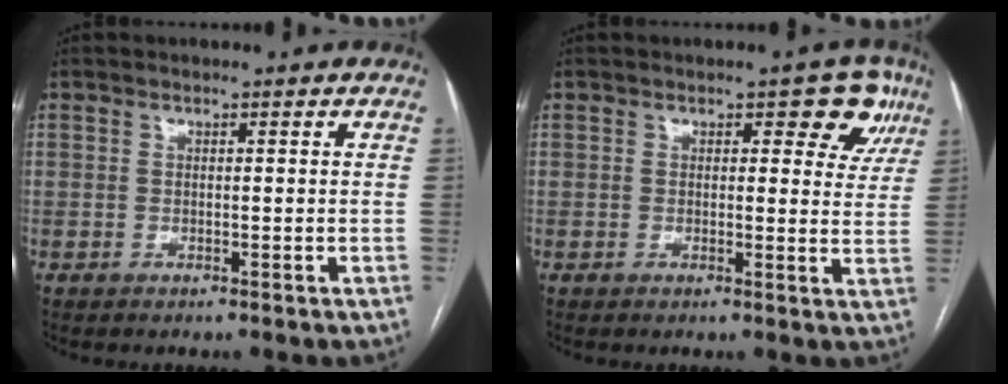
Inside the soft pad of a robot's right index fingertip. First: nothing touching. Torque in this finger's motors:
{"motor_torque": [0.44, 0.35, 0.27, 0.03]}